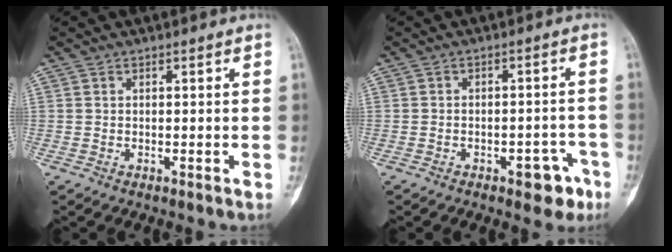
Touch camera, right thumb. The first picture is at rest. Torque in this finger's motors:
{"motor_torque": [0.37, 0.14, 0.34, -0.20, 0.07]}